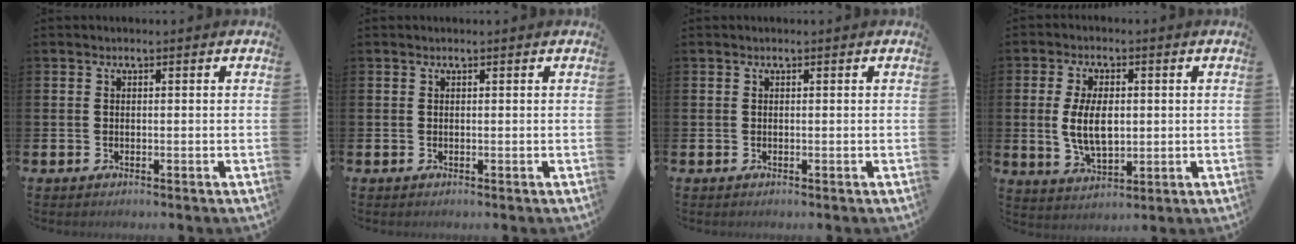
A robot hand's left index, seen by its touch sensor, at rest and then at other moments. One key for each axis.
{"total": 0.0}
{"total": 0.0}
{"total": 6.7, "fx": 0.7, "fy": 3.6, "fz": 5.7, "tx": -0.100, "ty": 0.004, "tz": 0.007}